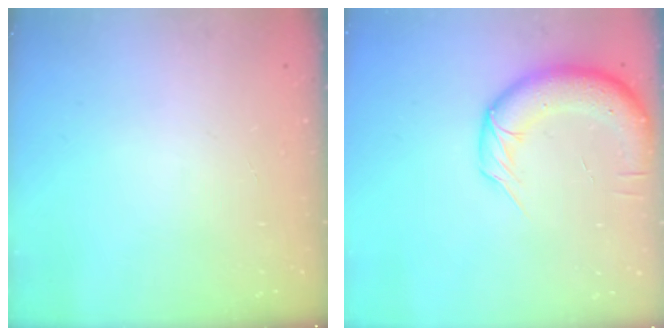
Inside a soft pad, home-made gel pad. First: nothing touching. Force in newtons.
{"total": 11.4, "press": 11.0, "slide": 3.1}